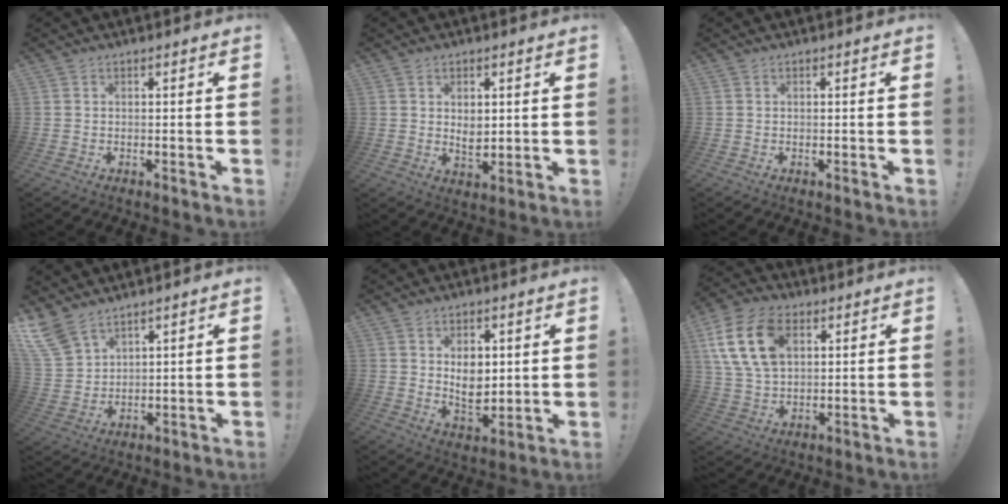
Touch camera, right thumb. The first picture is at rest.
{"total": 4.3, "force": [1.3, 2.9, 2.9], "torque": [-0.033, -0.010, 0.020]}
{"total": 0.0}
{"total": 9.2, "force": [7.1, 4.6, 3.6], "torque": [-0.085, -0.046, 0.143]}
{"total": 8.0, "force": [2.8, 5.8, 4.9], "torque": [-0.067, -0.022, 0.051]}
{"total": 17.1, "force": [6.3, 11.3, 11.1], "torque": [-0.224, -0.009, 0.118]}